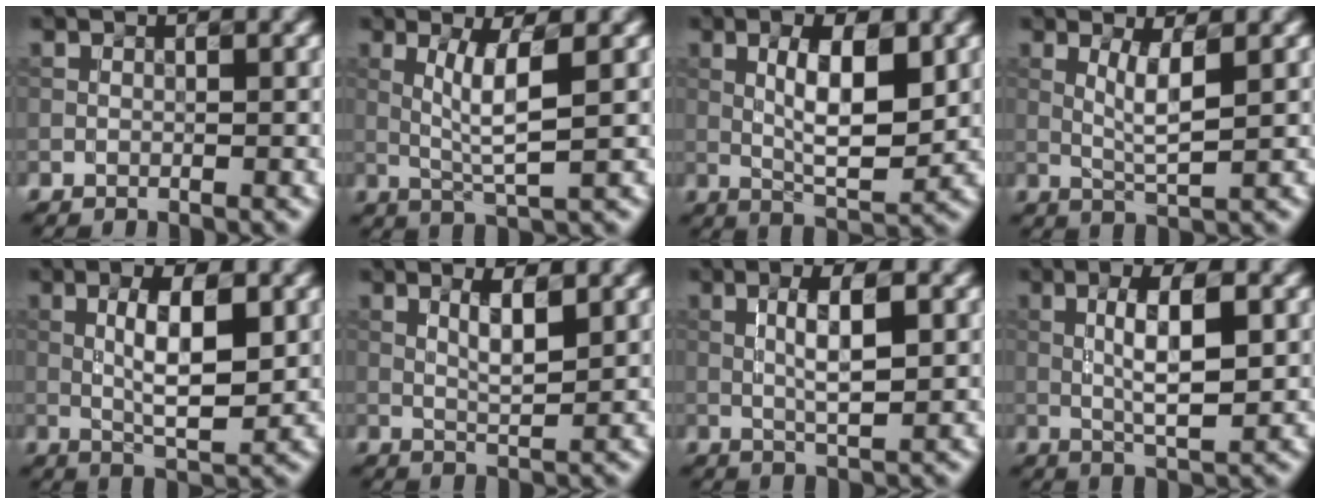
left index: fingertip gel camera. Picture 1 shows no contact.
{"total": 3.8, "force": [0.8, 0.4, 3.7], "torque": [-0.079, -0.002, 0.023]}
{"total": 6.3, "force": [0.9, 2.0, 5.9], "torque": [-0.099, -0.001, 0.019]}
{"total": 2.9, "force": [0.7, 0.4, 2.8], "torque": [-0.058, -0.005, 0.019]}
{"total": 5.7, "force": [0.7, 1.7, 5.4], "torque": [-0.096, 0.000, 0.014]}
{"total": 2.8, "force": [1.2, 0.5, 2.5], "torque": [-0.044, 0.001, 0.023]}
{"total": 4.1, "force": [0.6, 0.9, 4.0], "torque": [-0.072, 0.003, 0.012]}
{"total": 5.1, "force": [0.5, 1.3, 5.0], "torque": [-0.092, 0.002, 0.010]}